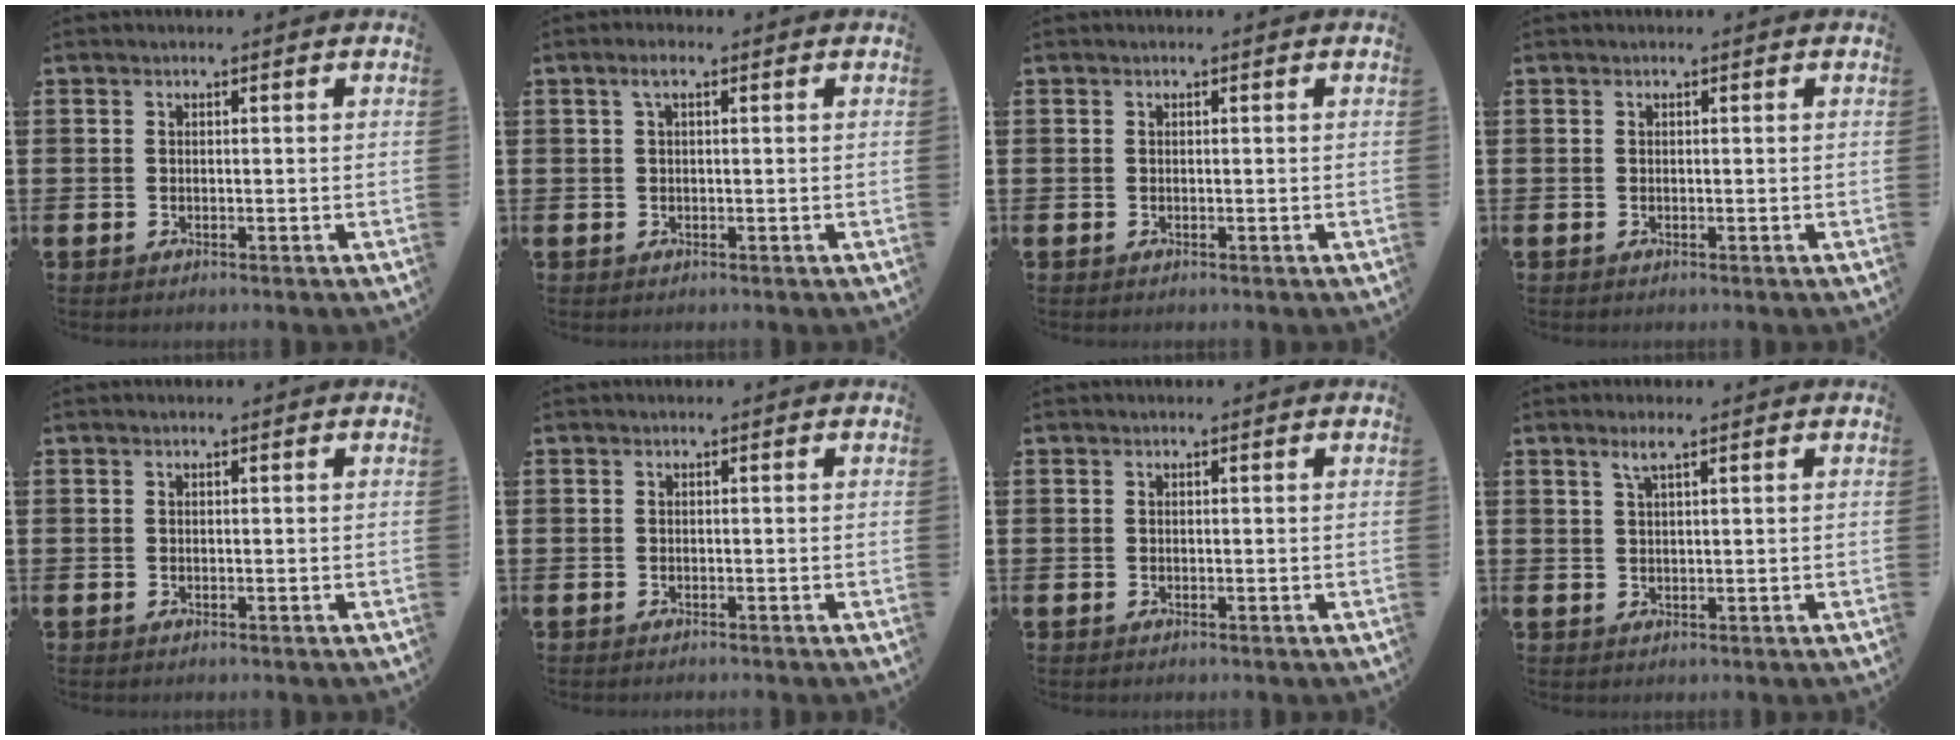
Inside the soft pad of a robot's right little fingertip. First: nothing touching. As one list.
[{"total": 1.4, "force": [0.5, 0.4, 1.3], "torque": [-0.018, 0.003, 0.005]}, {"total": 0.0}, {"total": 0.0}, {"total": 0.0}, {"total": 0.0}, {"total": 0.0}, {"total": 1.9, "force": [1.2, 0.1, 1.4], "torque": [-0.028, 0.003, 0.021]}]